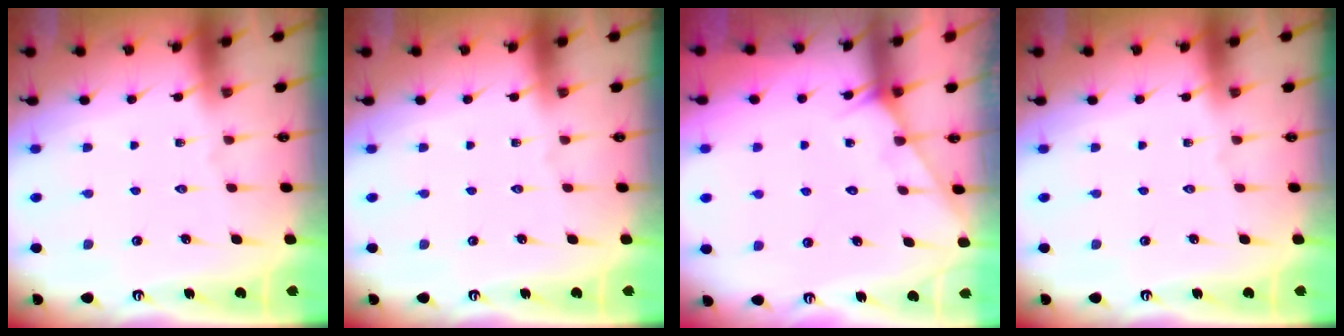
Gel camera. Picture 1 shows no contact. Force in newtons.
{"total": 0.0}
{"total": 4.4, "press": 4.4, "slide": 0.2}
{"total": 0.0}